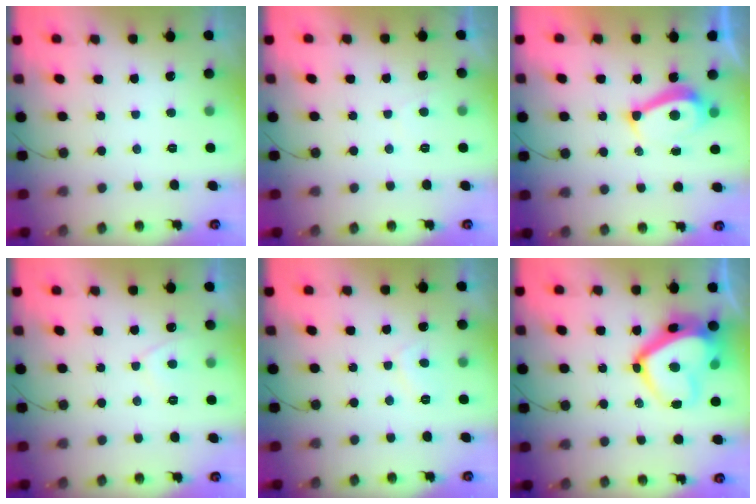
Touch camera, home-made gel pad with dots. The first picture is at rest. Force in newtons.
{"total": 2.0, "press": 1.9, "slide": 0.7}
{"total": 7.7, "press": 7.7, "slide": 0.2}
{"total": 2.8, "press": 2.7, "slide": 0.5}
{"total": 2.5, "press": 2.4, "slide": 0.8}
{"total": 16.2, "press": 16.1, "slide": 1.9}